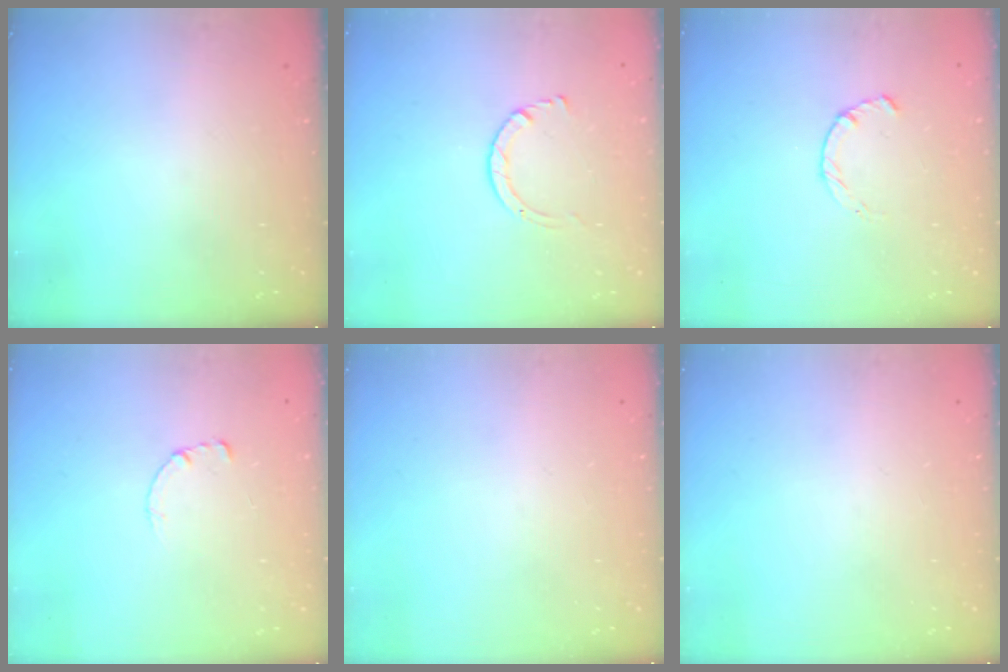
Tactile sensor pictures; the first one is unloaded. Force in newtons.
{"total": 2.9, "press": 2.9, "slide": 0.2}
{"total": 2.2, "press": 2.2, "slide": 0.4}
{"total": 0.7, "press": 0.6, "slide": 0.1}
{"total": 0.0}
{"total": 0.0}